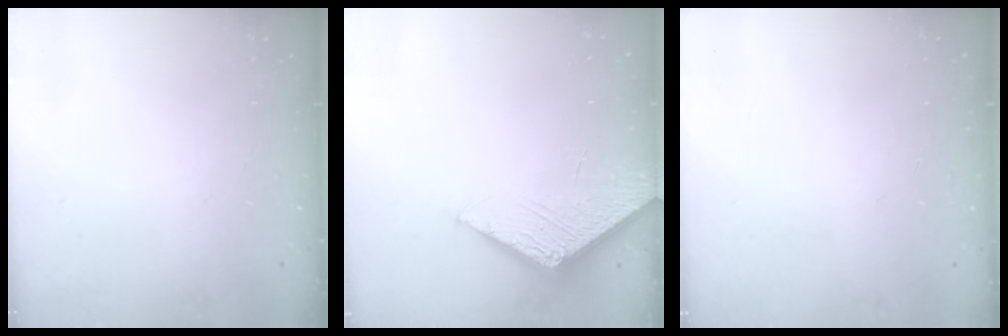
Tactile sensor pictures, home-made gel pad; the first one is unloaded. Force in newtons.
{"total": 6.1, "press": 6.1, "slide": 0.5}
{"total": 0.0}